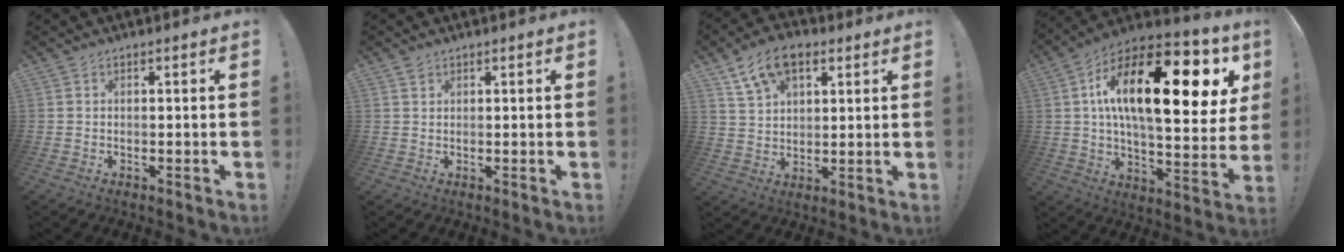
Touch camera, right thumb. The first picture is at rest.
{"total": 1.2, "force": [1.0, 0.7, 0.1], "torque": [0.001, -0.002, 0.018]}
{"total": 11.1, "force": [6.2, 6.8, 6.3], "torque": [-0.109, -0.017, 0.119]}
{"total": 26.3, "force": [7.6, 10.1, 23.1], "torque": [-0.370, -0.034, 0.123]}